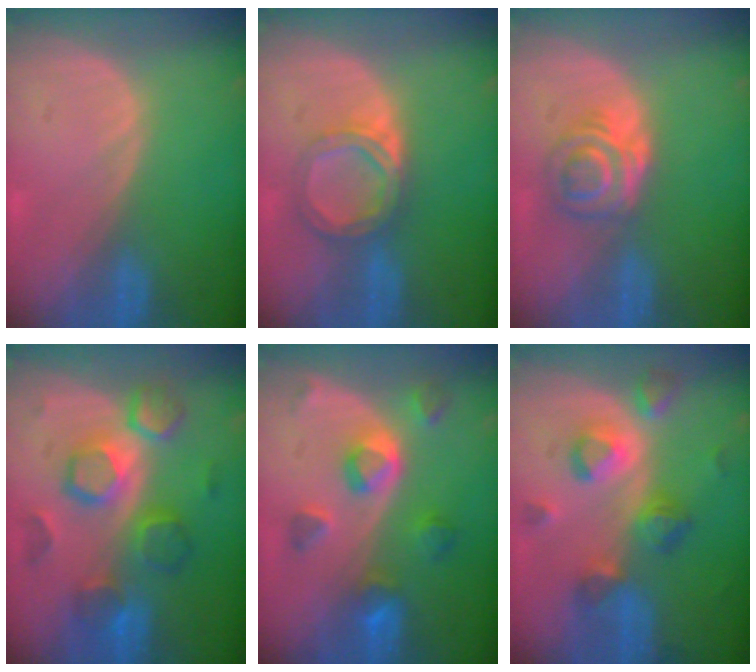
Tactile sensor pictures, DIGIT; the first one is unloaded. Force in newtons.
{"total": 5.3, "press": 5.1, "slide": 1.4}
{"total": 6.3, "press": 5.2, "slide": 3.5}
{"total": 9.3, "press": 9.3, "slide": 0.4}
{"total": 7.8, "press": 7.0, "slide": 3.5}
{"total": 7.9, "press": 7.7, "slide": 2.1}